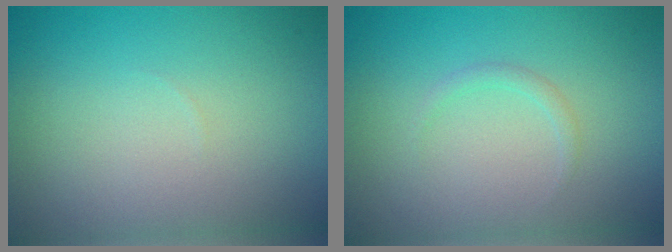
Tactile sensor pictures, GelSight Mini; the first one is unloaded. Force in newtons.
{"total": 0.8, "press": 0.8, "slide": 0.1}